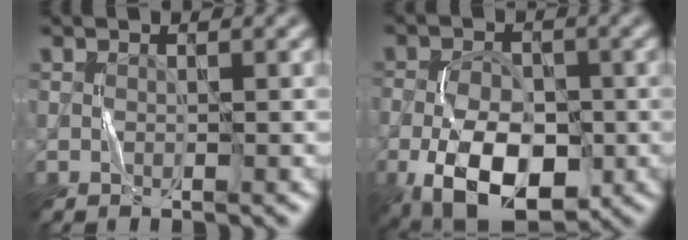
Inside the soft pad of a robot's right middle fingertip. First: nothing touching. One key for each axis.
{"total": 8.9, "fx": -3.6, "fy": 5.0, "fz": 6.4, "tx": -0.128, "ty": -0.012, "tz": -0.065}